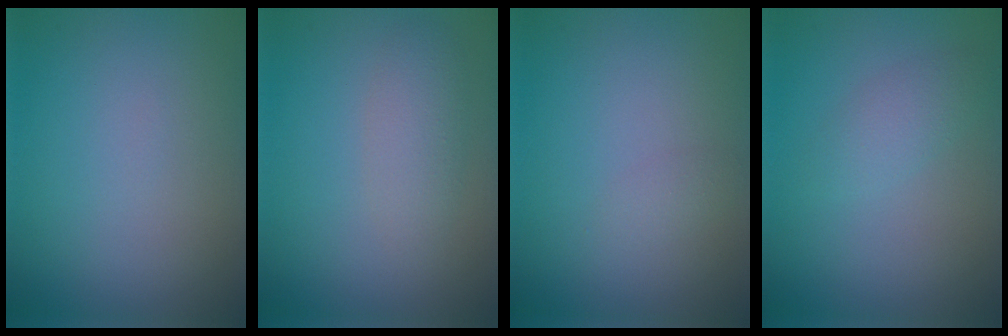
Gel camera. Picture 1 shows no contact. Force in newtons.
{"total": 2.1, "press": 2.1, "slide": 0.1}
{"total": 0.8, "press": 0.8, "slide": 0.0}
{"total": 1.7, "press": 1.7, "slide": 0.0}